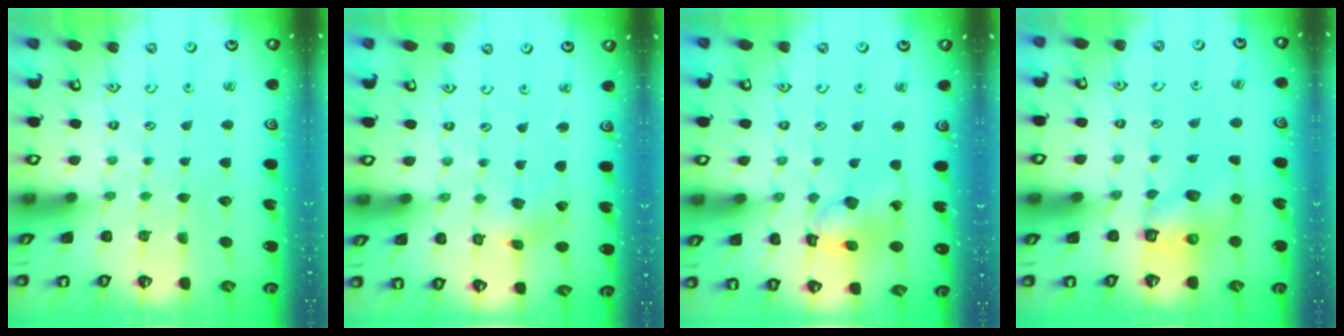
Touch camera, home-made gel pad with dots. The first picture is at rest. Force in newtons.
{"total": 0.9, "press": 0.8, "slide": 0.2}
{"total": 13.1, "press": 12.9, "slide": 1.9}
{"total": 6.7, "press": 6.6, "slide": 1.0}